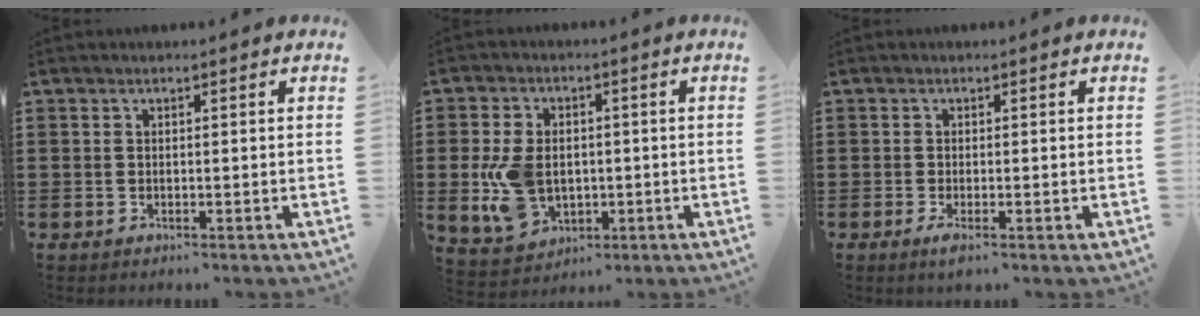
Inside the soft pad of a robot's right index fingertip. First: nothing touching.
{"total": 8.9, "force": [-0.5, 6.2, 6.3], "torque": [-0.159, 0.005, -0.011]}
{"total": 1.6, "force": [-0.5, 0.3, 1.5], "torque": [-0.033, -0.009, -0.010]}